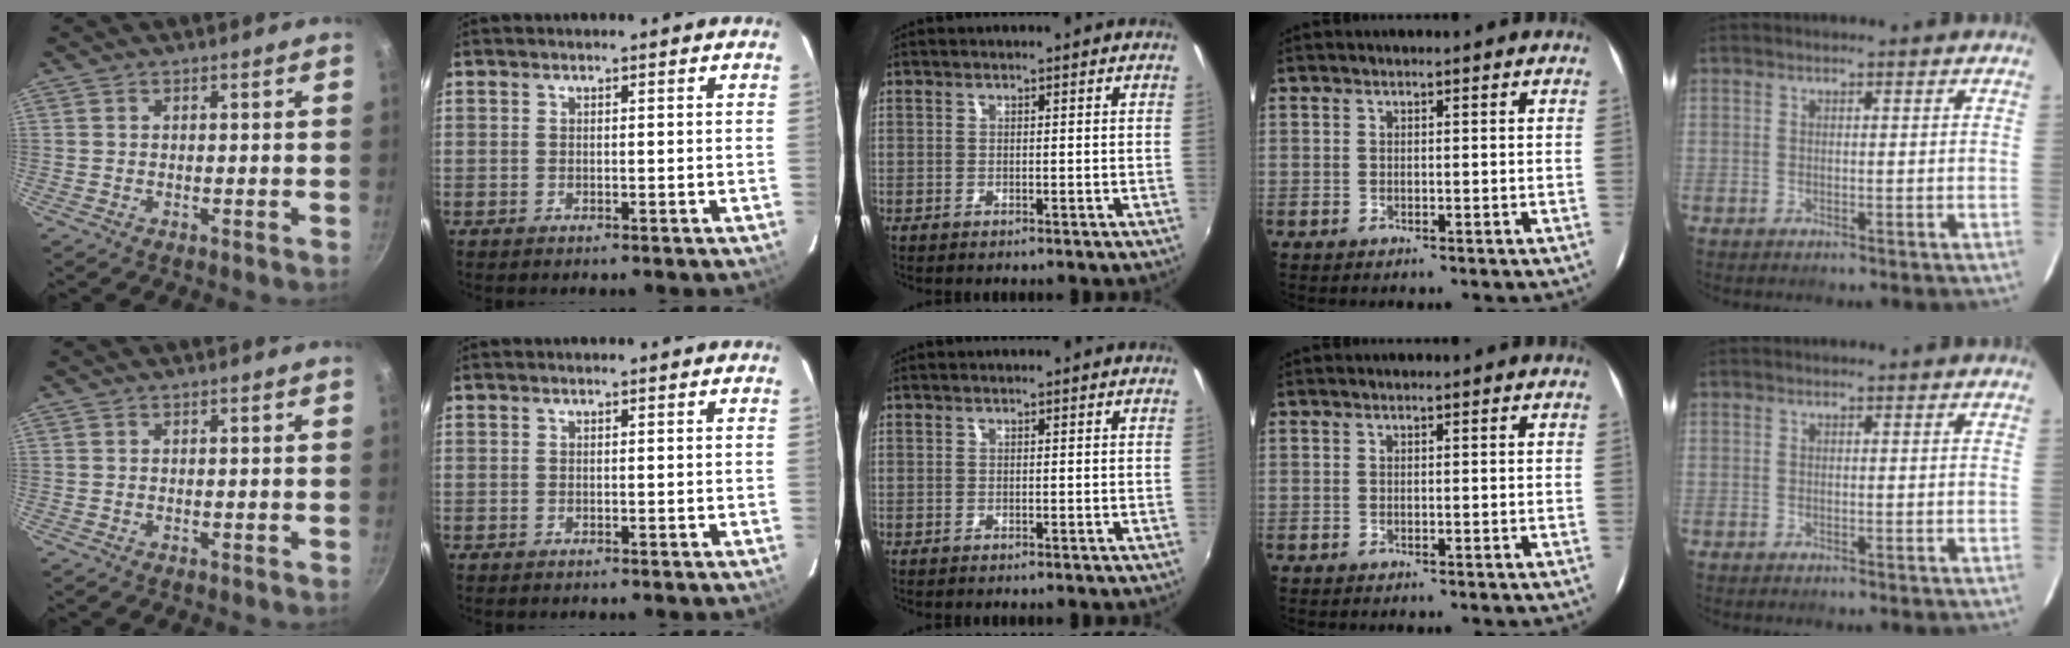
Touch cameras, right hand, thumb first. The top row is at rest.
{}